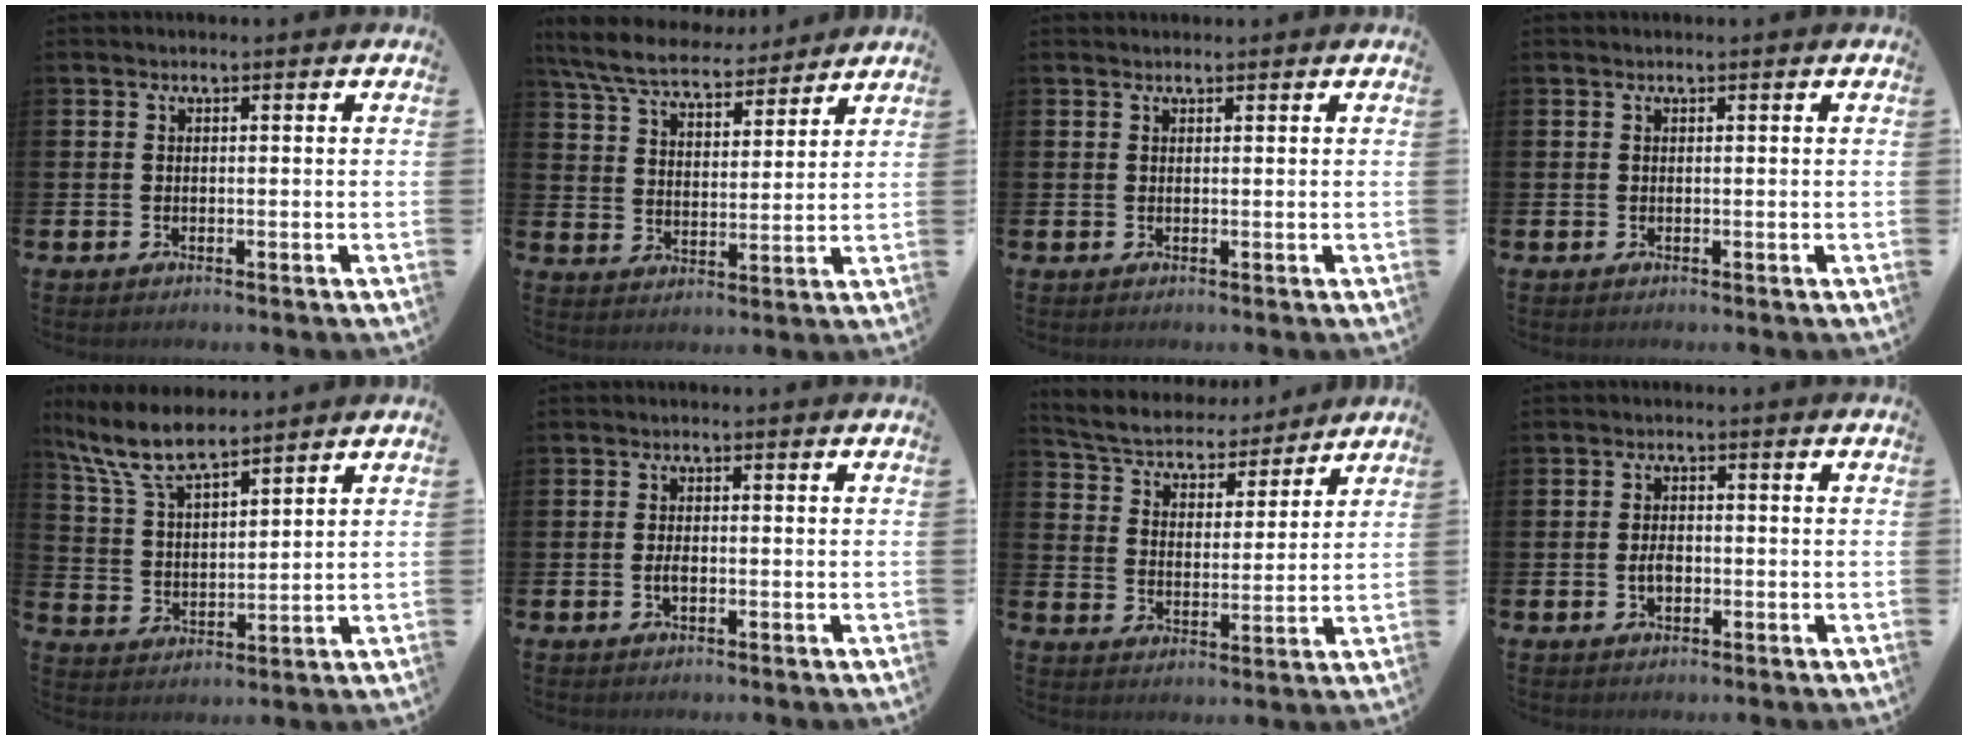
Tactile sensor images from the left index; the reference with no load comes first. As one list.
[{"total": 7.5, "force": [7.0, 1.7, 2.3], "torque": [-0.080, -0.032, 0.126]}, {"total": 0.7, "force": [0.7, 0.2, 0.1], "torque": [0.006, -0.002, 0.011]}, {"total": 0.0}, {"total": 8.7, "force": [7.7, 1.8, 3.8], "torque": [-0.108, -0.027, 0.140]}, {"total": 1.5, "force": [-0.3, 0.6, 1.3], "torque": [-0.023, 0.000, -0.007]}, {"total": 5.3, "force": [5.1, 1.5, 0.5], "torque": [-0.046, -0.042, 0.085]}, {"total": 2.1, "force": [-0.4, 1.3, 1.6], "torque": [-0.023, 0.001, -0.011]}]